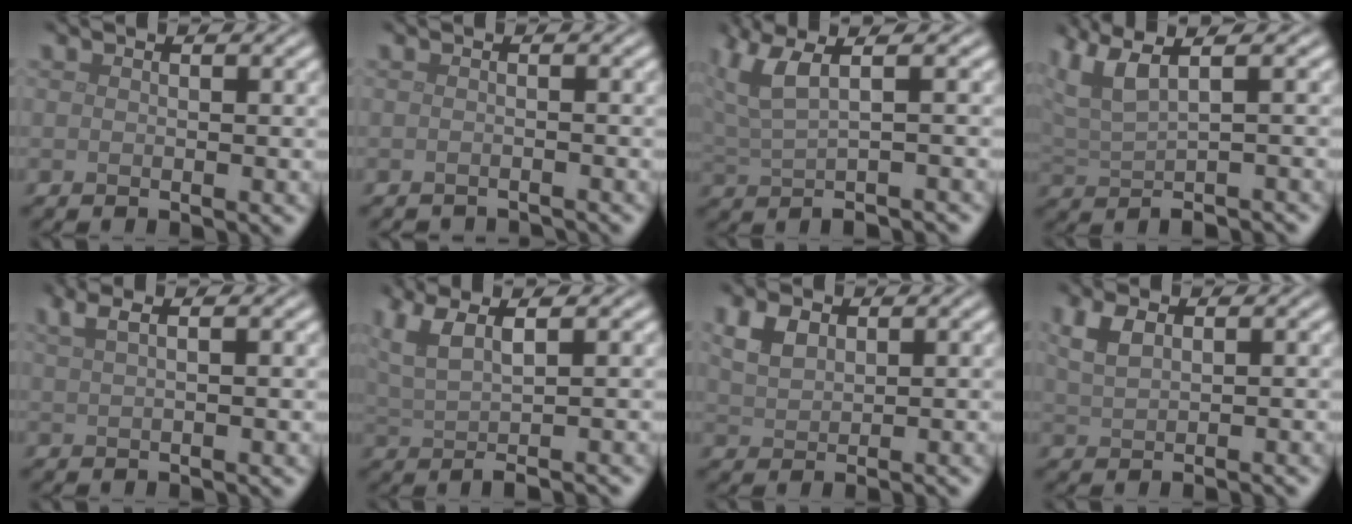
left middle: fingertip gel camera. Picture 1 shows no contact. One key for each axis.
{"total": 1.9, "fx": -1.9, "fy": 0.0, "fz": 0.1, "tx": 0.005, "ty": -0.007, "tz": -0.026}
{"total": 5.1, "fx": 1.3, "fy": 1.7, "fz": 4.6, "tx": -0.086, "ty": 0.006, "tz": 0.028}
{"total": 5.1, "fx": 2.0, "fy": 1.8, "fz": 4.4, "tx": -0.074, "ty": 0.014, "tz": 0.038}
{"total": 3.0, "fx": 1.7, "fy": 1.2, "fz": 2.2, "tx": -0.029, "ty": 0.006, "tz": 0.016}
{"total": 4.7, "fx": 1.3, "fy": 1.5, "fz": 4.3, "tx": -0.068, "ty": 0.006, "tz": 0.028}
{"total": 2.6, "fx": 1.1, "fy": 1.5, "fz": 1.7, "tx": -0.037, "ty": 0.006, "tz": 0.024}
{"total": 2.5, "fx": 0.8, "fy": 1.1, "fz": 2.1, "tx": -0.041, "ty": 0.005, "tz": 0.018}